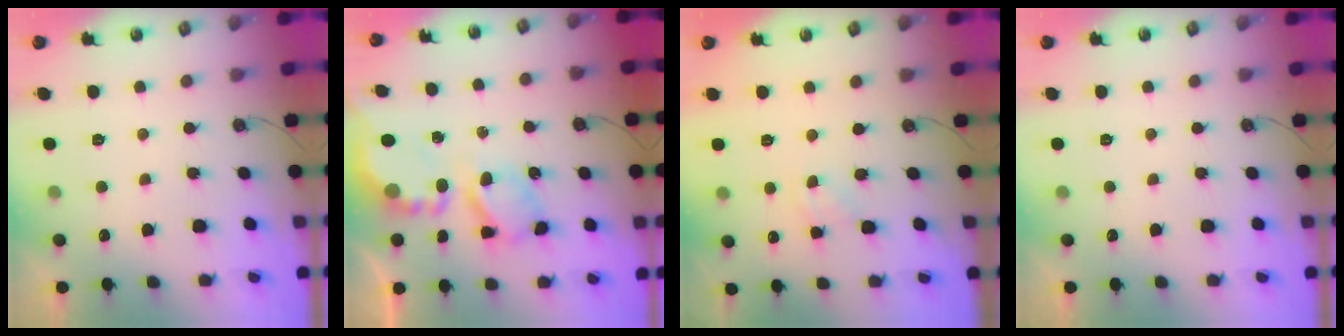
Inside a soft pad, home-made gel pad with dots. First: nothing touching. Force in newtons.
{"total": 9.0, "press": 9.0, "slide": 0.6}
{"total": 1.7, "press": 1.7, "slide": 0.3}
{"total": 0.0}